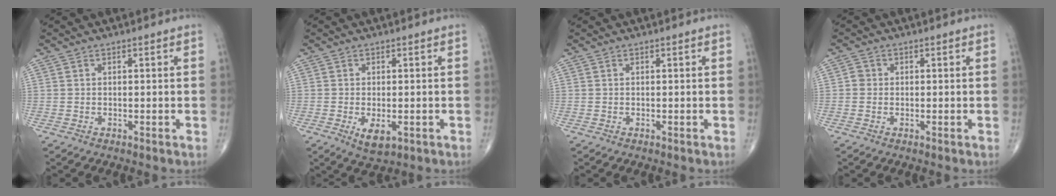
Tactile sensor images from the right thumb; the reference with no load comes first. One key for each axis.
{"total": 4.2, "fx": -1.3, "fy": 2.0, "fz": 3.4, "tx": -0.056, "ty": -0.010, "tz": -0.015}
{"total": 0.0}
{"total": 1.4, "fx": -0.1, "fy": 1.4, "fz": 0.4, "tx": 0.000, "ty": 0.004, "tz": -0.005}